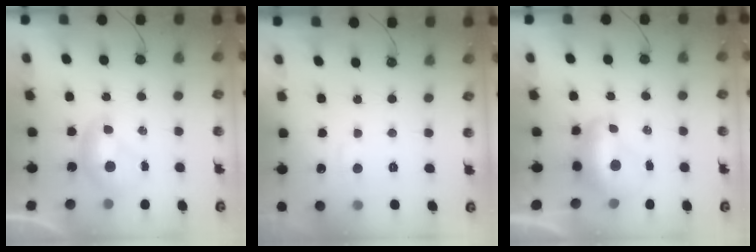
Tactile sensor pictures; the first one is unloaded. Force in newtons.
{"total": 1.7, "press": 1.6, "slide": 0.6}
{"total": 2.4, "press": 2.2, "slide": 0.8}